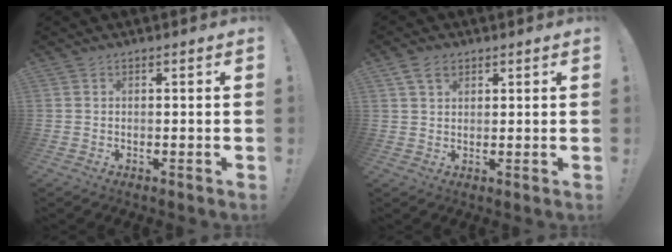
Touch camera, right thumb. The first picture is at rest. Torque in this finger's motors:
{"motor_torque": [0.08, 0.08, -0.02, 0.03, 0.00]}